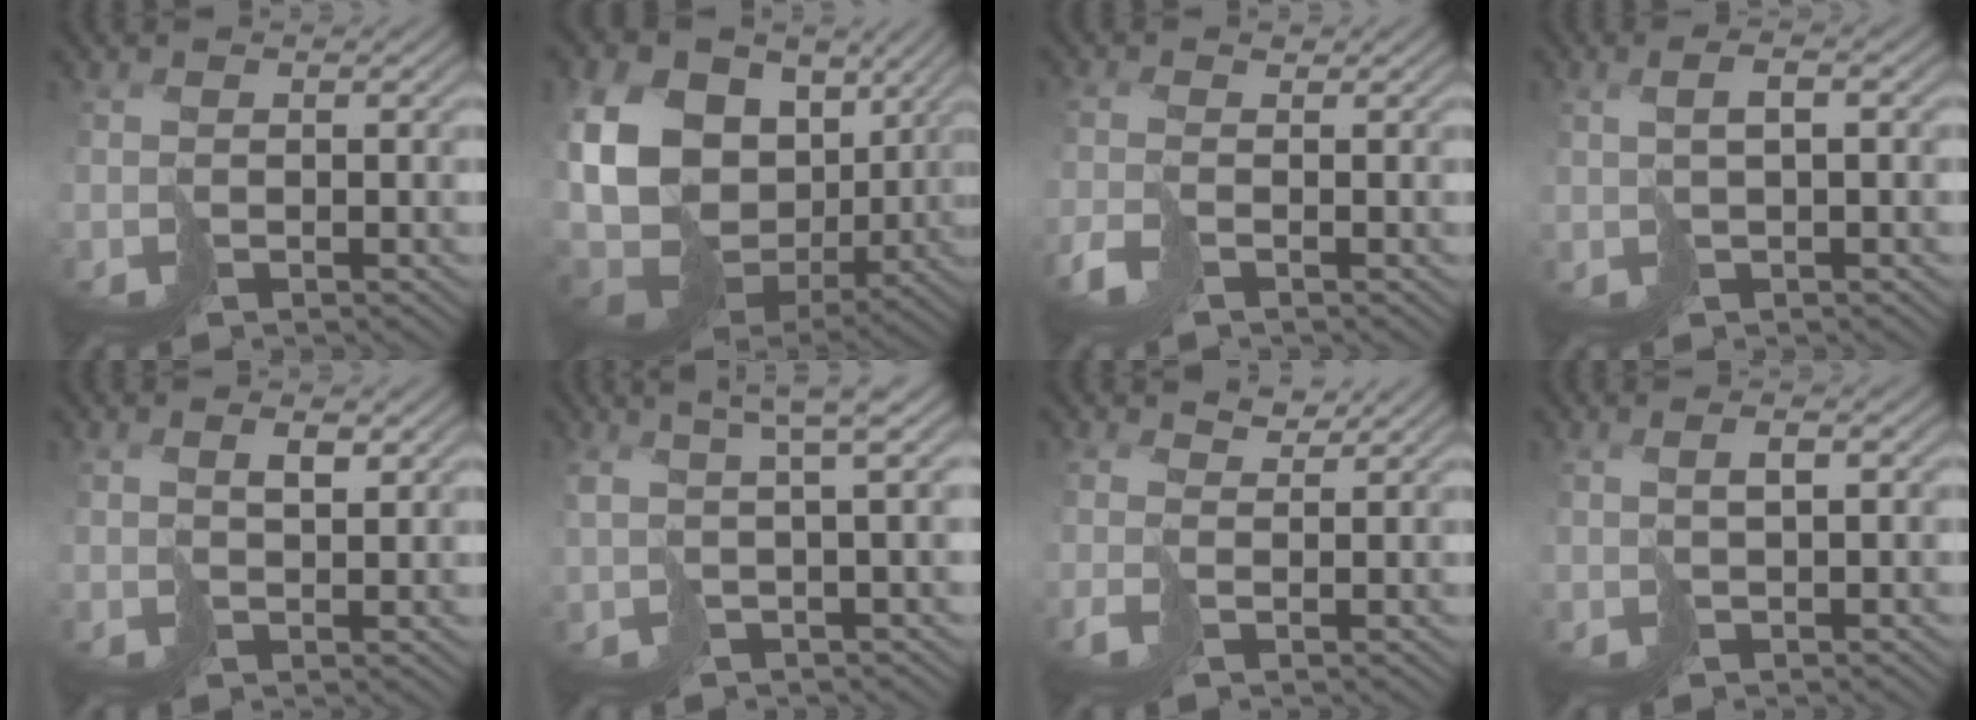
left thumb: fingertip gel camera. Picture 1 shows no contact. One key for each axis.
{"total": 18.4, "fx": 2.3, "fy": 14.4, "fz": 11.2, "tx": -0.262, "ty": -0.014, "tz": 0.072}
{"total": 2.6, "fx": -1.5, "fy": 0.8, "fz": 2.0, "tx": -0.052, "ty": -0.004, "tz": -0.042}
{"total": 2.5, "fx": 0.8, "fy": 0.5, "fz": 2.3, "tx": -0.041, "ty": 0.009, "tz": 0.013}
{"total": 2.3, "fx": 1.6, "fy": 0.7, "fz": 1.5, "tx": -0.027, "ty": 0.002, "tz": 0.034}
{"total": 5.5, "fx": 2.3, "fy": 1.0, "fz": 4.9, "tx": -0.074, "ty": 0.017, "tz": 0.038}
{"total": 2.4, "fx": 0.7, "fy": 1.0, "fz": 2.1, "tx": -0.059, "ty": 0.003, "tz": 0.009}
{"total": 1.9, "fx": 1.0, "fy": 0.3, "fz": 1.6, "tx": -0.027, "ty": 0.008, "tz": 0.020}